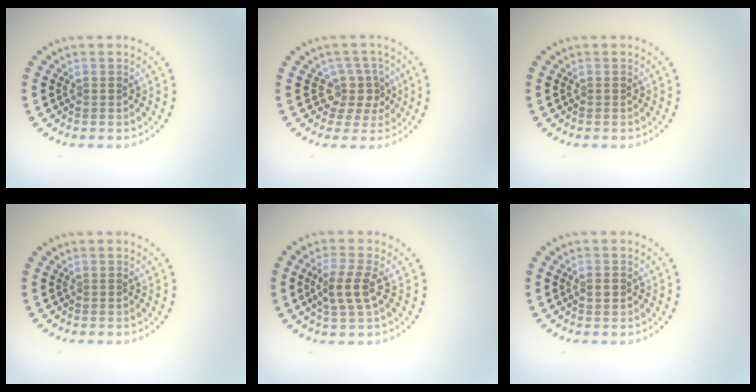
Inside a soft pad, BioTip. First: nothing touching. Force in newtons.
{"total": 2.8, "press": 2.2, "slide": 1.8}
{"total": 0.0}
{"total": 0.0}
{"total": 3.0, "press": 2.8, "slide": 1.2}
{"total": 1.4, "press": 1.4, "slide": 0.0}